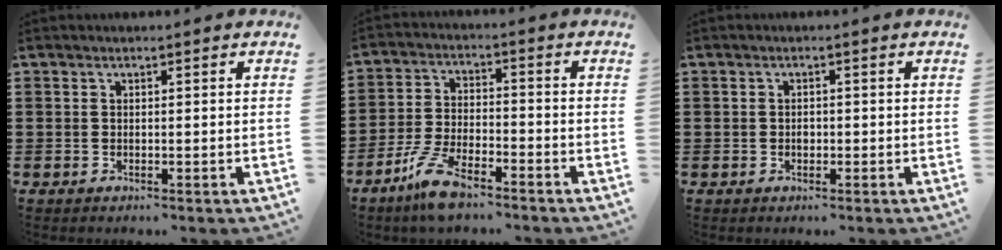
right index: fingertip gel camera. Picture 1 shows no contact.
{"total": 7.2, "force": [-5.4, 1.8, 4.5], "torque": [-0.112, -0.004, -0.106]}
{"total": 1.0, "force": [-0.2, 0.6, 0.8], "torque": [-0.017, 0.000, -0.003]}